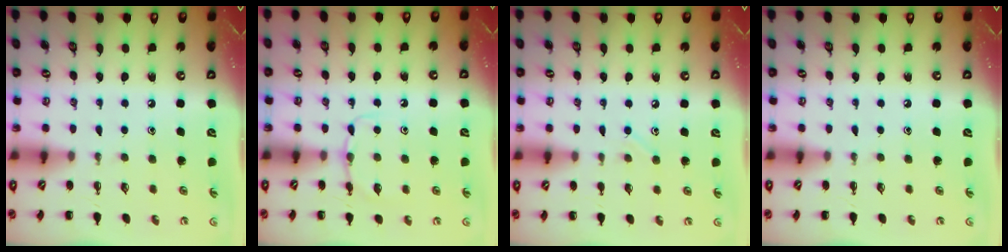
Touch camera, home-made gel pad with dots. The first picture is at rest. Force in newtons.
{"total": 6.2, "press": 6.1, "slide": 1.5}
{"total": 4.3, "press": 4.1, "slide": 1.4}
{"total": 0.0}